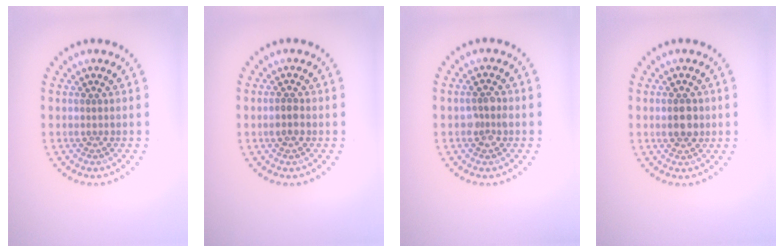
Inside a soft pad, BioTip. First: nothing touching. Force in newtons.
{"total": 1.5, "press": 1.5, "slide": 0.3}
{"total": 1.7, "press": 1.7, "slide": 0.2}
{"total": 2.2, "press": 2.2, "slide": 0.1}